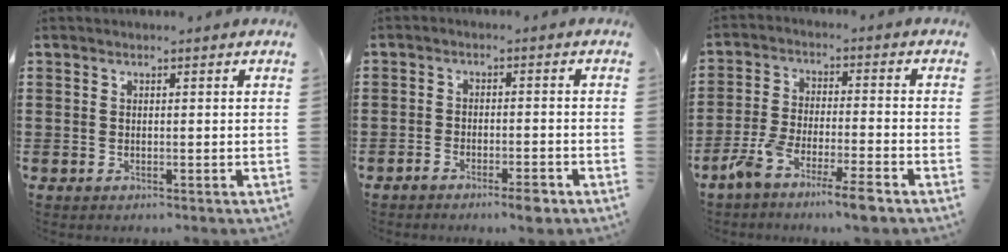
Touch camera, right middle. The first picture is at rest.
{"total": 2.9, "force": [-2.4, 0.3, 1.7], "torque": [-0.027, 0.002, -0.044]}
{"total": 6.8, "force": [-5.4, 0.2, 4.0], "torque": [-0.081, -0.010, -0.101]}